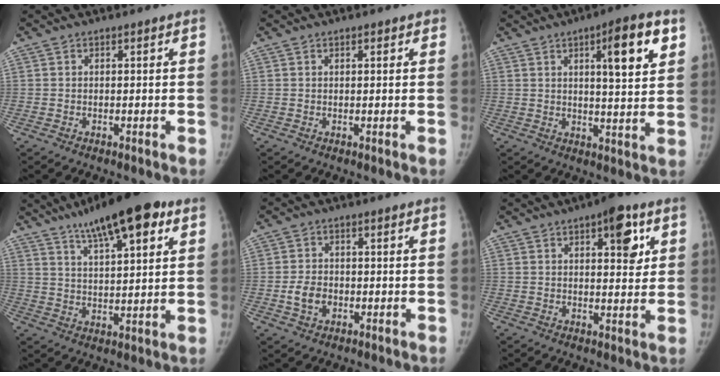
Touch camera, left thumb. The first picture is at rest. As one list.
[{"total": 0.9, "force": [0.5, 0.4, 0.6], "torque": [-0.002, 0.001, 0.006]}, {"total": 11.7, "force": [5.0, 2.5, 10.3], "torque": [-0.131, -0.019, 0.068]}, {"total": 15.9, "force": [9.2, 4.6, 12.1], "torque": [-0.166, -0.021, 0.145]}, {"total": 4.2, "force": [-1.2, 3.2, 2.4], "torque": [-0.036, 0.008, -0.020]}, {"total": 8.4, "force": [3.7, 3.4, 6.7], "torque": [-0.061, -0.012, 0.046]}]